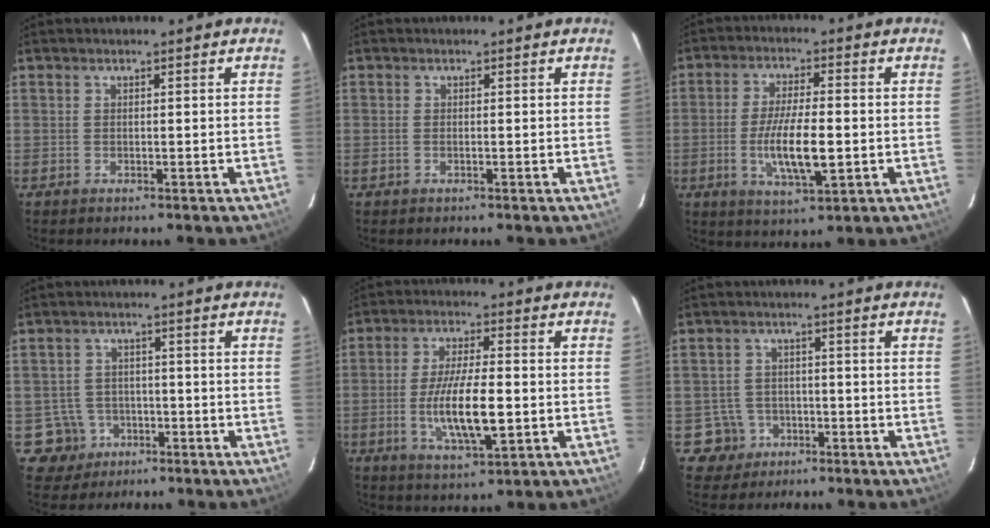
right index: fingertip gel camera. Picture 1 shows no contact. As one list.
[{"total": 0.5, "force": [-0.2, 0.1, 0.5], "torque": [-0.013, 0.001, -0.004]}, {"total": 10.2, "force": [-2.0, 2.5, 9.7], "torque": [-0.184, -0.010, -0.035]}, {"total": 5.9, "force": [-2.4, 5.4, 0.2], "torque": [-0.022, 0.023, -0.033]}, {"total": 11.6, "force": [-2.2, 2.9, 11.0], "torque": [-0.209, -0.011, -0.038]}, {"total": 5.2, "force": [-2.2, 4.7, 0.1], "torque": [-0.016, 0.021, -0.032]}]